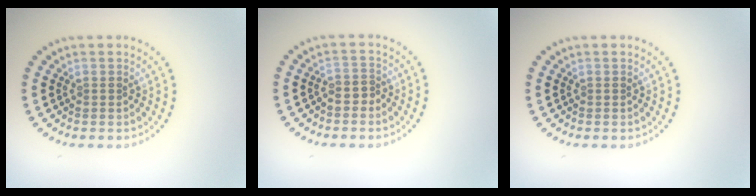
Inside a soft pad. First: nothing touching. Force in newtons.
{"total": 1.0, "press": 0.8, "slide": 0.6}
{"total": 0.0}